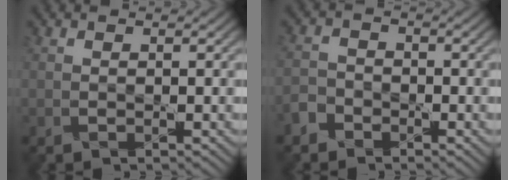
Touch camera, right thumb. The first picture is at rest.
{"total": 2.7, "force": [-2.1, 1.6, 0.3], "torque": [-0.012, 0.003, -0.053]}